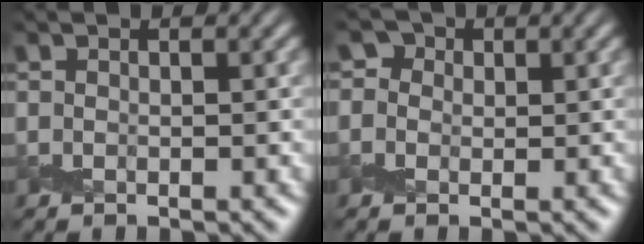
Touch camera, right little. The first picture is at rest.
{"total": 3.1, "force": [1.1, 2.6, 1.2], "torque": [-0.005, 0.012, -0.012]}